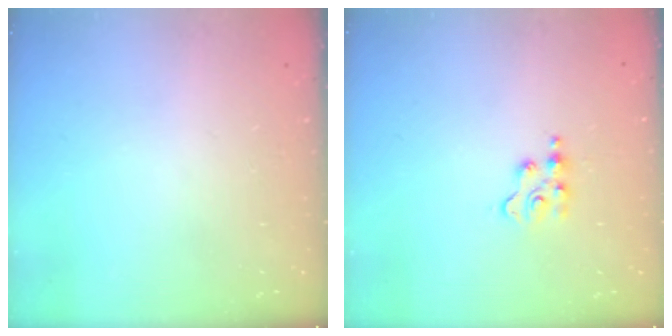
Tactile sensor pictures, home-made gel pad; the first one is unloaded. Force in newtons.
{"total": 3.6, "press": 3.5, "slide": 0.6}